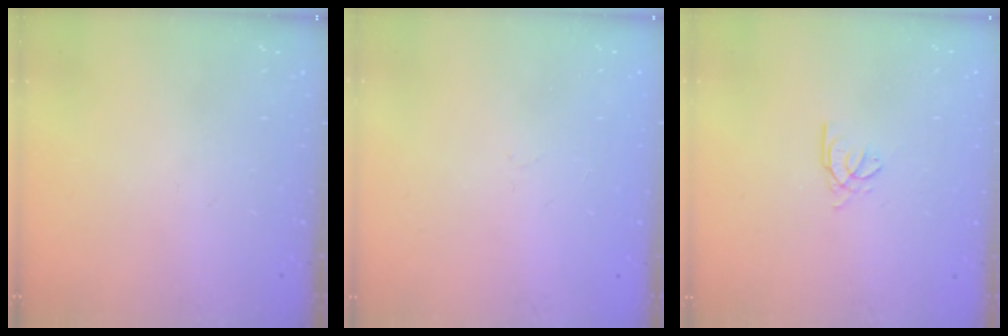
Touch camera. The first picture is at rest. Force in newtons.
{"total": 0.9, "press": 0.9, "slide": 0.2}
{"total": 2.6, "press": 2.6, "slide": 0.3}